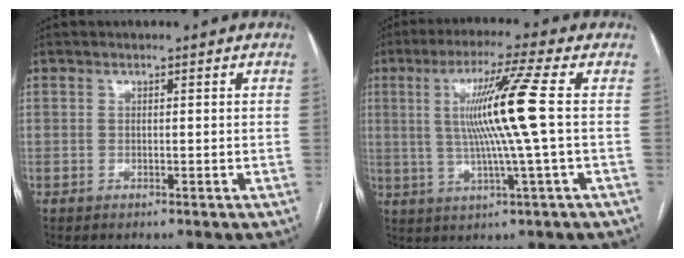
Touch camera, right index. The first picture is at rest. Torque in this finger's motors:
{"motor_torque": [1.67, 0.47, 0.42, 0.21]}